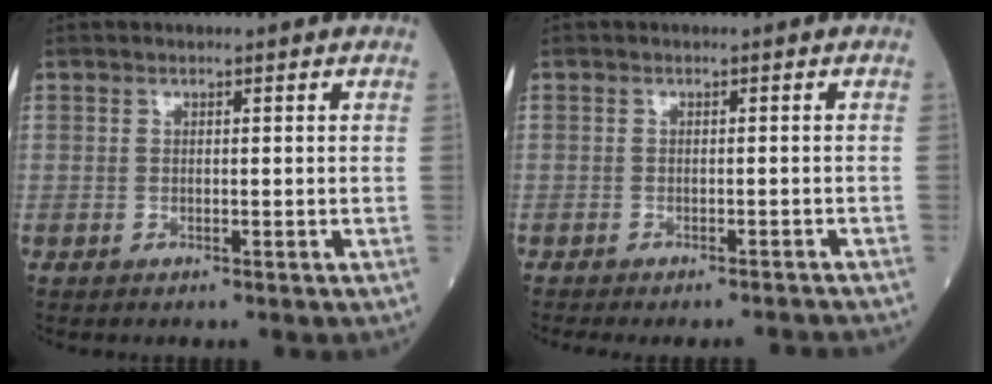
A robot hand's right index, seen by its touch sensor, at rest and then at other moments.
{"total": 5.8, "force": [-5.7, 0.1, 1.4], "torque": [-0.009, -0.010, -0.069]}